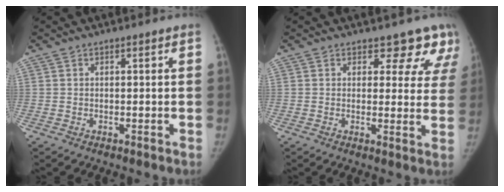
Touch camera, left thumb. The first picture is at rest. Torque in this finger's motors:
{"motor_torque": [-0.01, 0.00, 0.17, 0.23, -0.09]}